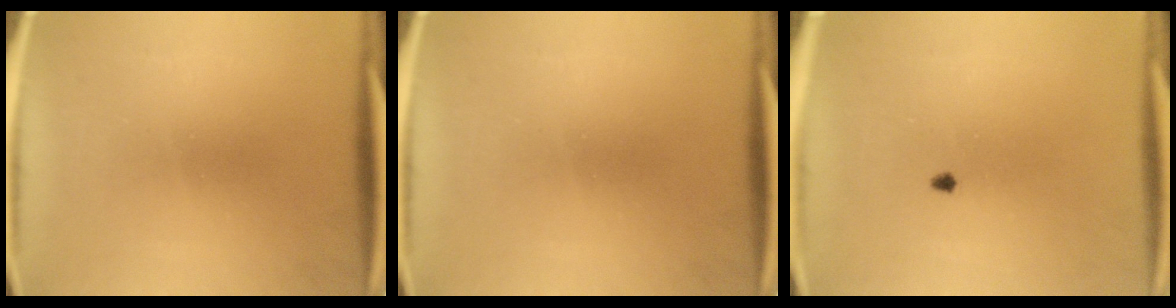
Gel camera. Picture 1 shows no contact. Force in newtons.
{"total": 0.0}
{"total": 0.7}